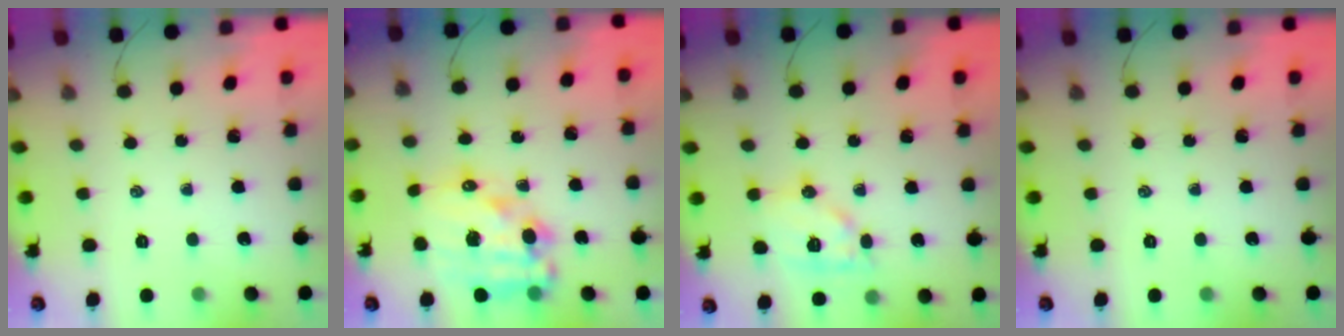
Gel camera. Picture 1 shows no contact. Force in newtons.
{"total": 16.1, "press": 15.7, "slide": 3.5}
{"total": 10.8, "press": 10.7, "slide": 0.9}
{"total": 0.0}